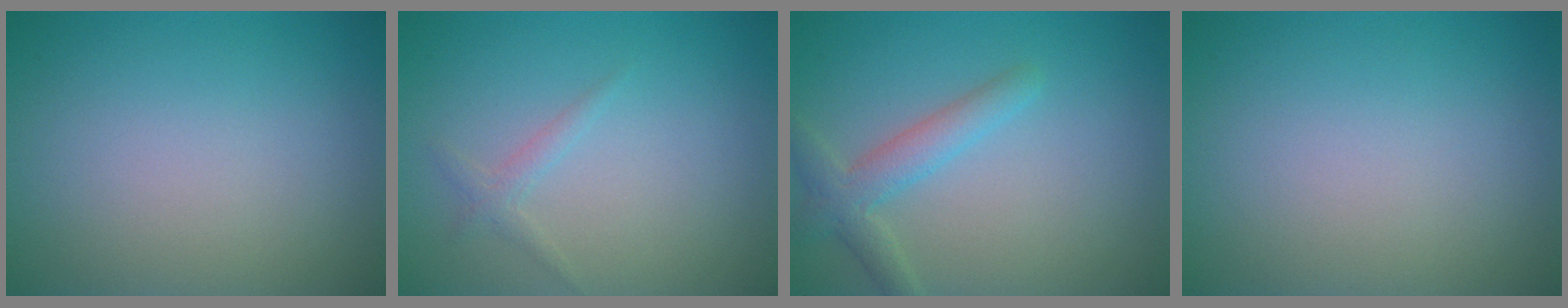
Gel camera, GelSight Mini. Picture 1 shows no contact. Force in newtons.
{"total": 1.1, "press": 1.1, "slide": 0.1}
{"total": 2.8, "press": 2.8, "slide": 0.1}
{"total": 0.0}